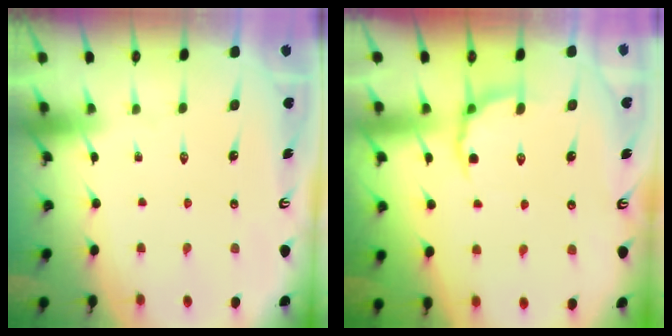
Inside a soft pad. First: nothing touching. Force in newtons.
{"total": 4.3, "press": 3.8, "slide": 2.2}